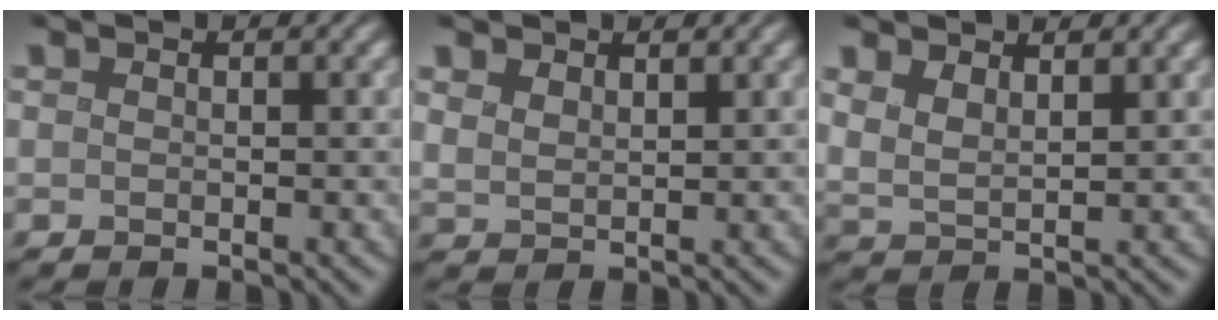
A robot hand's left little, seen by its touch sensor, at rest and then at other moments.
{"total": 2.0, "force": [1.5, 1.0, 1.0], "torque": [-0.021, -0.001, 0.034]}
{"total": 2.8, "force": [2.1, 1.0, 1.7], "torque": [-0.039, -0.004, 0.043]}